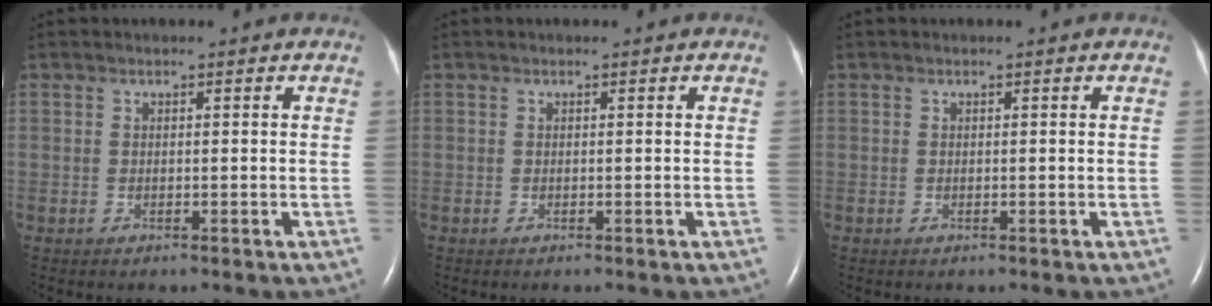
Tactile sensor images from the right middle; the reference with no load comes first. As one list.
[{"total": 0.0}, {"total": 0.0}]